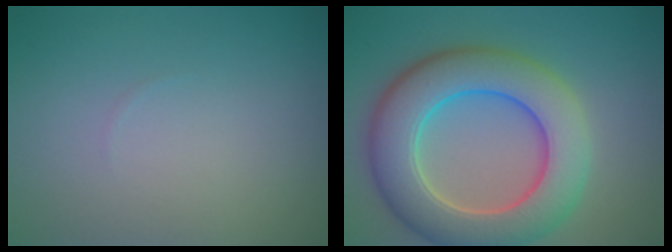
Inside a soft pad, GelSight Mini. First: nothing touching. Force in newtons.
{"total": 9.7, "press": 9.7, "slide": 0.3}